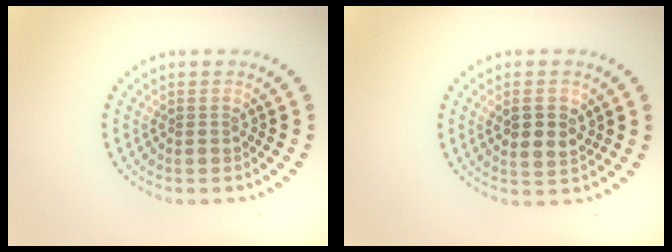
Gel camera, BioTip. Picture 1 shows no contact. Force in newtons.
{"total": 3.0, "press": 2.9, "slide": 0.6}